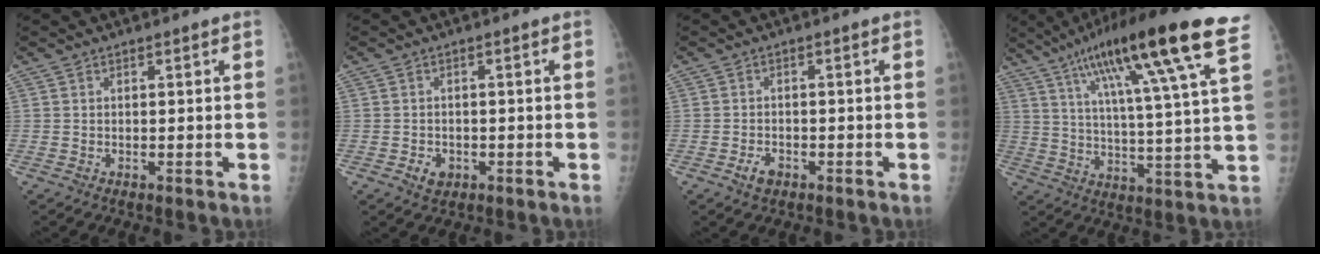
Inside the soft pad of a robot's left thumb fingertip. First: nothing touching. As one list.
[{"total": 2.6, "force": [-1.1, 2.0, 1.4], "torque": [-0.013, 0.006, -0.010]}, {"total": 2.5, "force": [-1.4, 1.5, 1.4], "torque": [-0.024, 0.011, -0.020]}, {"total": 22.3, "force": [12.6, 1.7, 18.4], "torque": [-0.287, -0.022, 0.193]}]